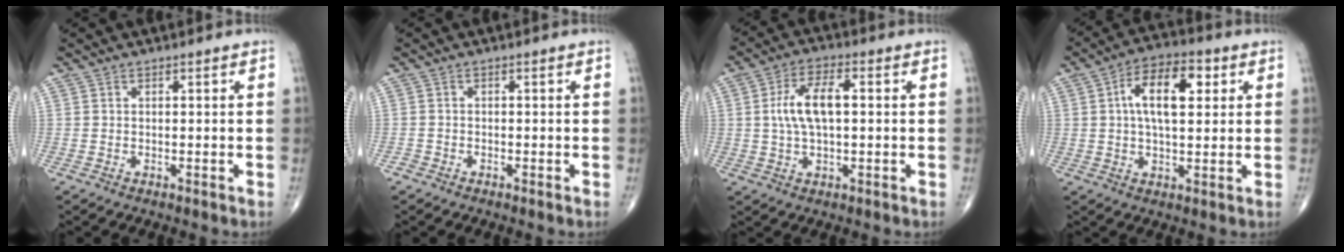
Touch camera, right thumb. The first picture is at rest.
{"total": 0.8, "force": [-0.6, 0.5, 0.0], "torque": [0.001, 0.002, -0.018]}
{"total": 9.0, "force": [0.9, 4.1, 8.0], "torque": [-0.158, 0.014, 0.013]}
{"total": 11.5, "force": [2.8, 5.7, 9.7], "torque": [-0.150, 0.014, 0.039]}